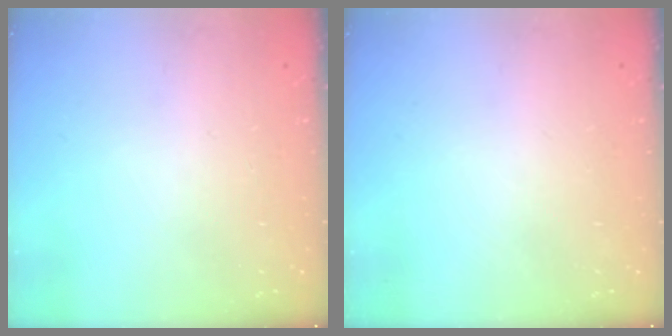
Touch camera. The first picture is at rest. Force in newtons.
{"total": 0.0}